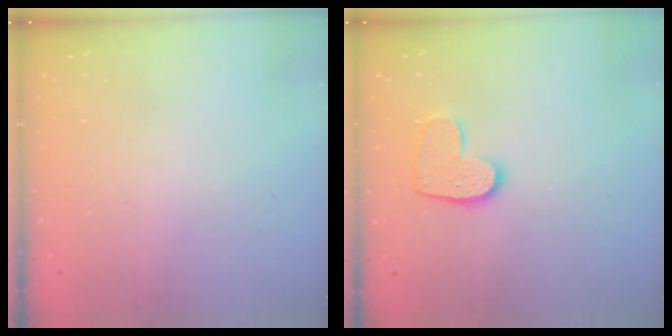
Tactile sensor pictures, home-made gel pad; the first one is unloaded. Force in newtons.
{"total": 9.8, "press": 9.8, "slide": 0.3}